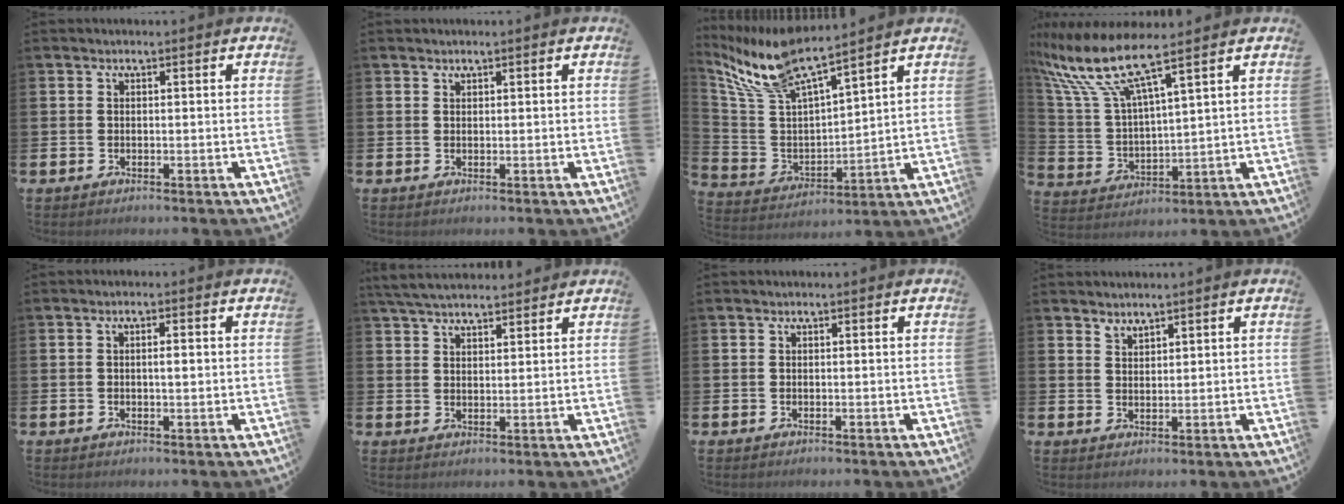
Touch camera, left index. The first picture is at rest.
{"total": 0.6, "force": [0.6, 0.2, 0.0], "torque": [0.007, -0.002, 0.010]}
{"total": 9.4, "force": [8.3, 1.3, 4.2], "torque": [-0.116, -0.046, 0.143]}
{"total": 9.3, "force": [7.7, 1.0, 5.1], "torque": [-0.138, -0.041, 0.126]}
{"total": 1.5, "force": [0.0, 0.5, 1.5], "torque": [-0.023, 0.001, -0.003]}
{"total": 4.7, "force": [4.5, 0.9, 1.2], "torque": [-0.026, -0.017, 0.081]}
{"total": 0.0}
{"total": 2.0, "force": [2.0, 0.4, -0.1], "torque": [0.014, -0.011, 0.034]}